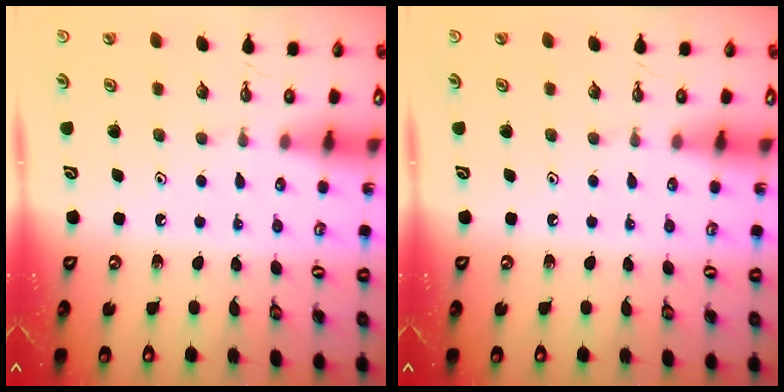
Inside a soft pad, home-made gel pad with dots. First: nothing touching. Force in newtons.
{"total": 0.0}